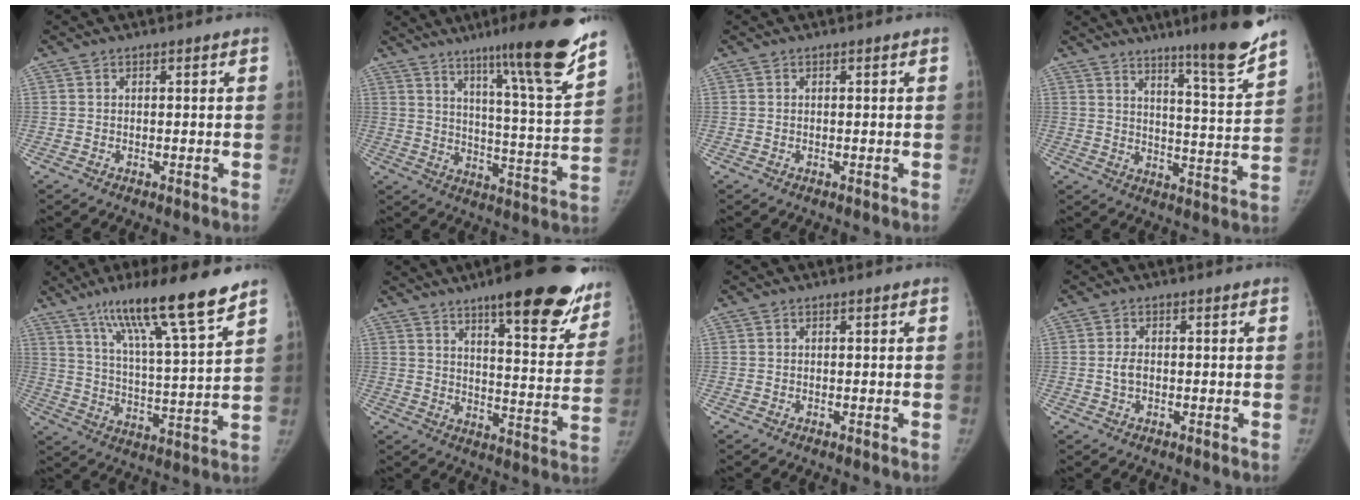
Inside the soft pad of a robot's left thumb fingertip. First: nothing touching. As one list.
[{"total": 19.9, "force": [14.0, 0.3, 14.1], "torque": [-0.185, -0.084, 0.206]}, {"total": 0.0}, {"total": 13.4, "force": [10.2, 0.1, 8.6], "torque": [-0.112, -0.073, 0.150]}, {"total": 18.2, "force": [12.8, 1.2, 12.9], "torque": [-0.199, -0.061, 0.212]}, {"total": 24.0, "force": [16.1, 6.3, 16.7], "torque": [-0.182, -0.073, 0.210]}, {"total": 0.0}, {"total": 2.4, "force": [-0.1, 1.3, 1.9], "torque": [-0.038, 0.006, -0.003]}]